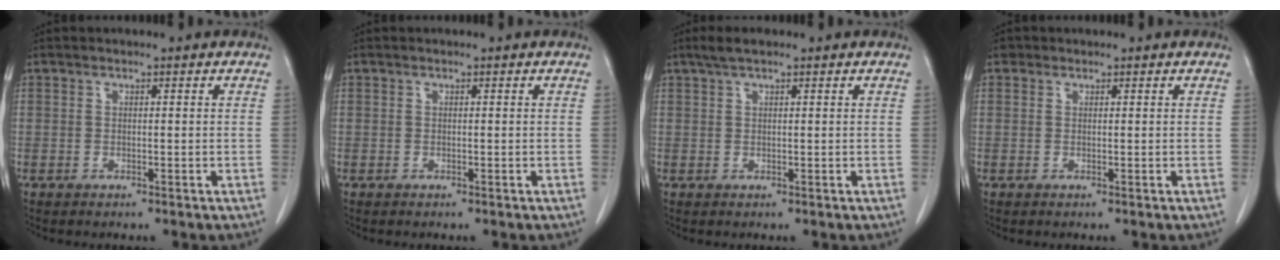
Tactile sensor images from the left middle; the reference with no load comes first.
{"total": 0.0}
{"total": 2.4, "force": [1.7, 0.4, 1.6], "torque": [-0.037, 0.012, 0.033]}
{"total": 0.6, "force": [0.4, 0.4, 0.0], "torque": [-0.001, 0.002, 0.006]}